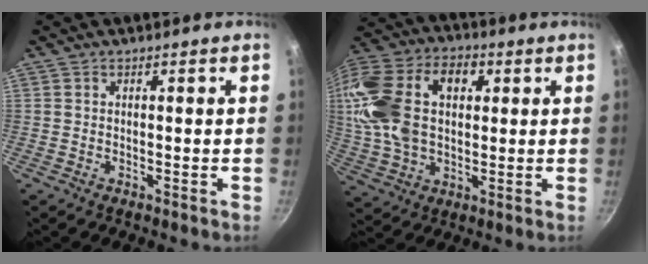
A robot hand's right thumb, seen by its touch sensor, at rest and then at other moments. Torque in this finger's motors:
{"motor_torque": [2.54, 2.47, 1.33, -0.48, 0.73]}